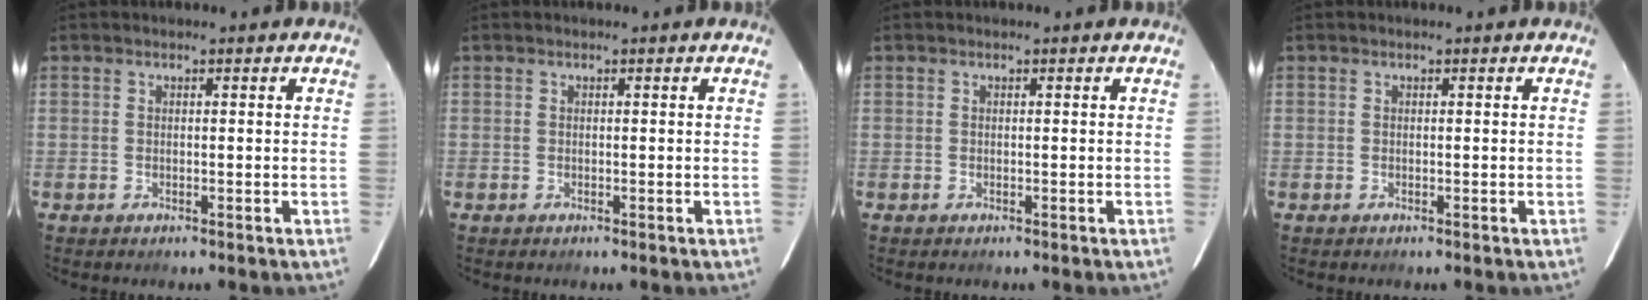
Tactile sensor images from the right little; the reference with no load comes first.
{"total": 0.0}
{"total": 0.0}
{"total": 0.0}